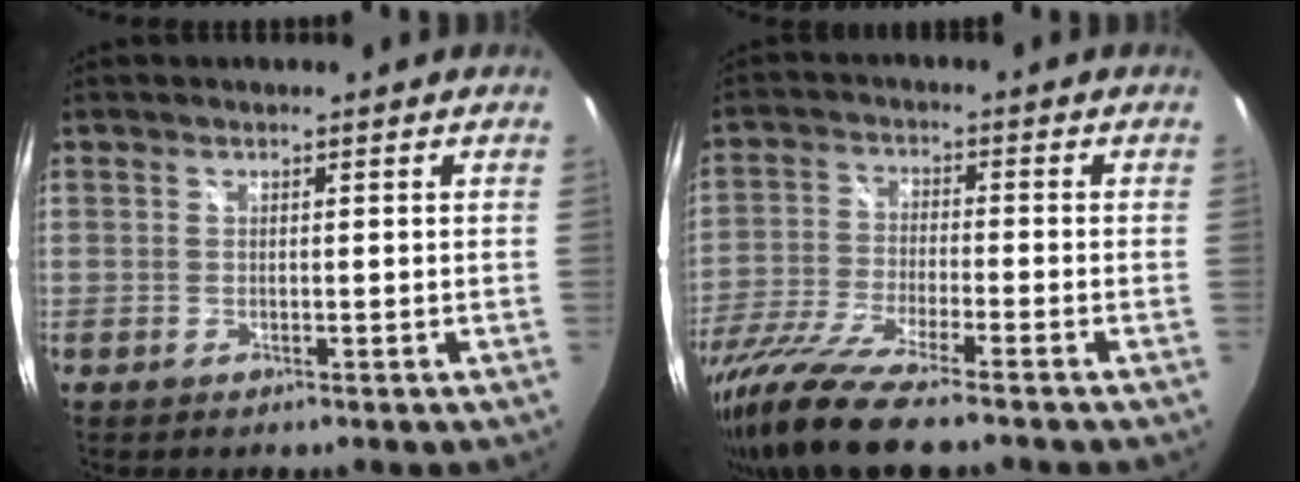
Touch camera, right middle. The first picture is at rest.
{"total": 14.3, "force": [-11.2, 1.1, 8.9], "torque": [-0.193, -0.043, -0.211]}